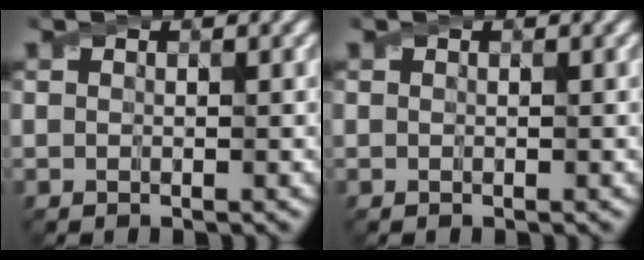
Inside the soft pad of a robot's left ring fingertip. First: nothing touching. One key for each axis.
{"total": 0.0}